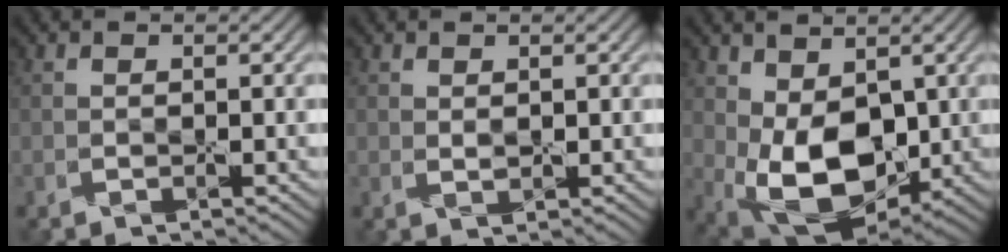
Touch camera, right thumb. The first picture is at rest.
{"total": 0.8, "force": [0.6, 0.4, 0.4], "torque": [-0.012, -0.002, 0.015]}
{"total": 10.5, "force": [0.4, 6.7, 8.0], "torque": [-0.179, -0.019, 0.016]}